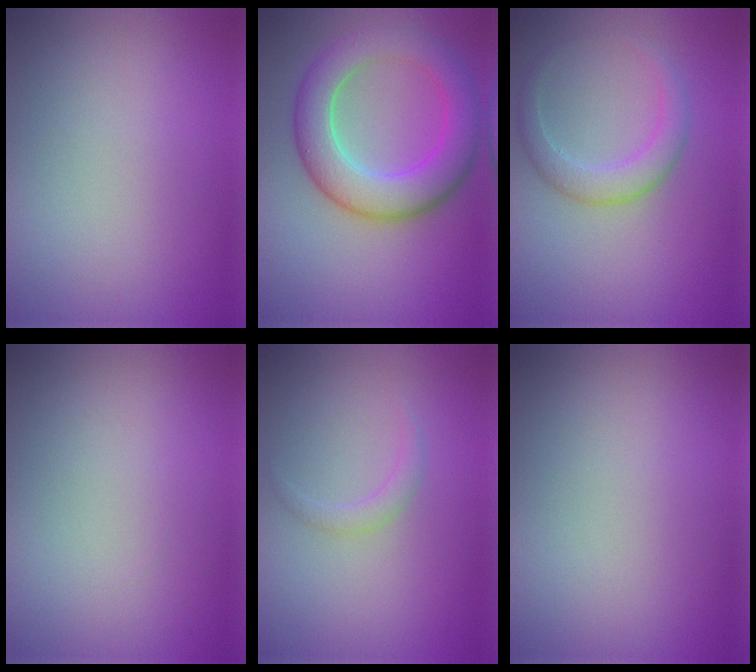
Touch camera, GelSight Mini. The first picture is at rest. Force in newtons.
{"total": 7.2, "press": 7.2, "slide": 0.2}
{"total": 2.7, "press": 2.7, "slide": 0.2}
{"total": 0.0}
{"total": 1.1, "press": 1.1, "slide": 0.1}
{"total": 0.0}